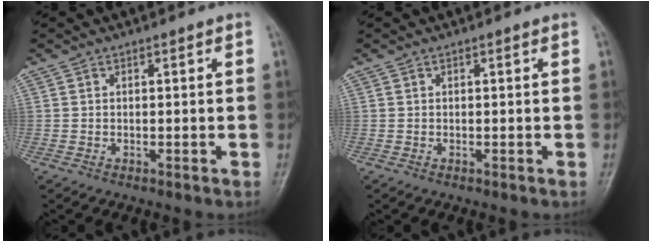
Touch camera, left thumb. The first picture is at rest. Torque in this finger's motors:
{"motor_torque": [0.00, 0.00, -0.02, -0.02, 0.00]}